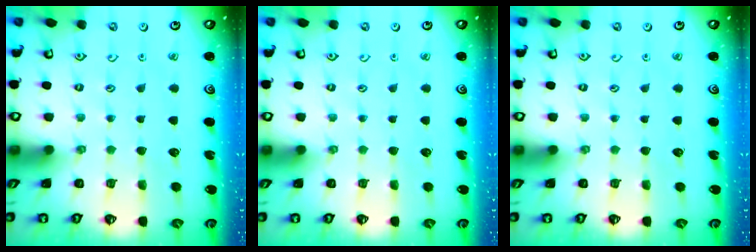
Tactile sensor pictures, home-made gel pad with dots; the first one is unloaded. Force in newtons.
{"total": 0.0}
{"total": 0.0}